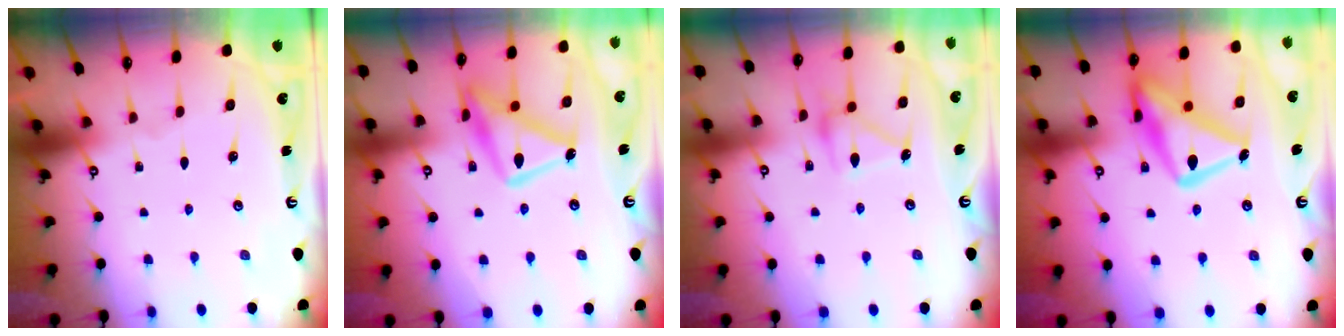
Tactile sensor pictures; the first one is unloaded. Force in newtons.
{"total": 15.5, "press": 15.5, "slide": 1.2}
{"total": 14.2, "press": 14.2, "slide": 0.6}
{"total": 18.9, "press": 18.9, "slide": 1.3}